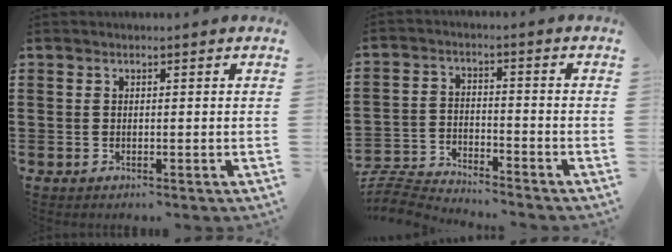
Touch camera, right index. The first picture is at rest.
{"total": 5.2, "force": [-5.2, 0.4, 0.4], "torque": [-0.029, -0.001, -0.111]}